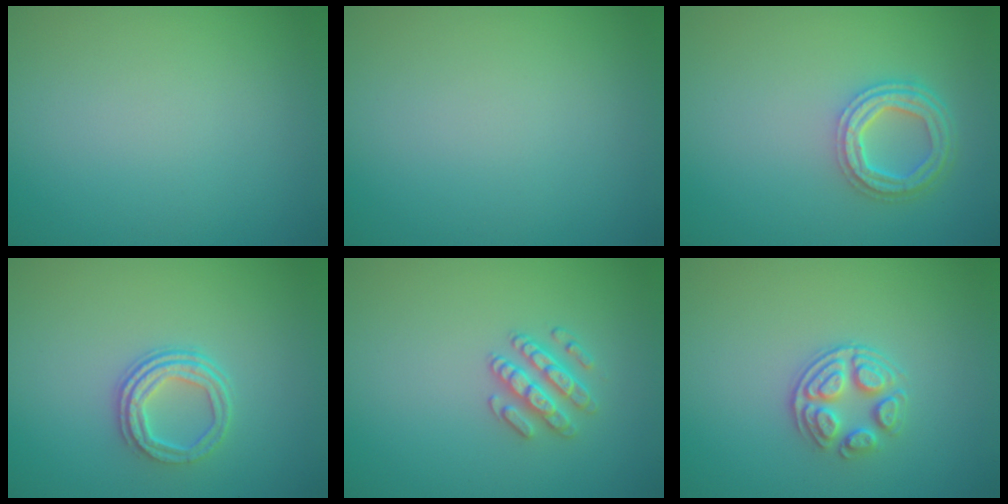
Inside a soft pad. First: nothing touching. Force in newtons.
{"total": 0.0}
{"total": 4.3, "press": 3.3, "slide": 2.8}
{"total": 3.0, "press": 2.3, "slide": 1.9}
{"total": 2.5, "press": 2.5, "slide": 0.4}
{"total": 3.0, "press": 2.6, "slide": 1.5}